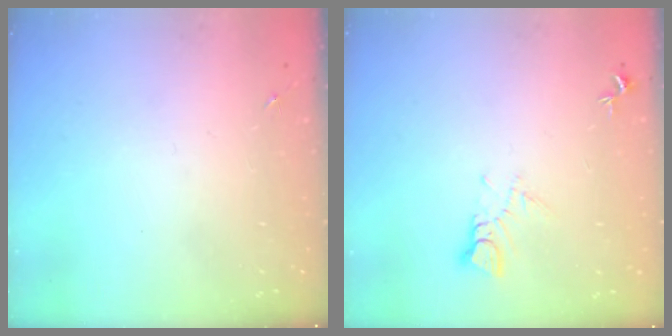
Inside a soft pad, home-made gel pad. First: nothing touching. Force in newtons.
{"total": 5.2, "press": 5.2, "slide": 0.3}